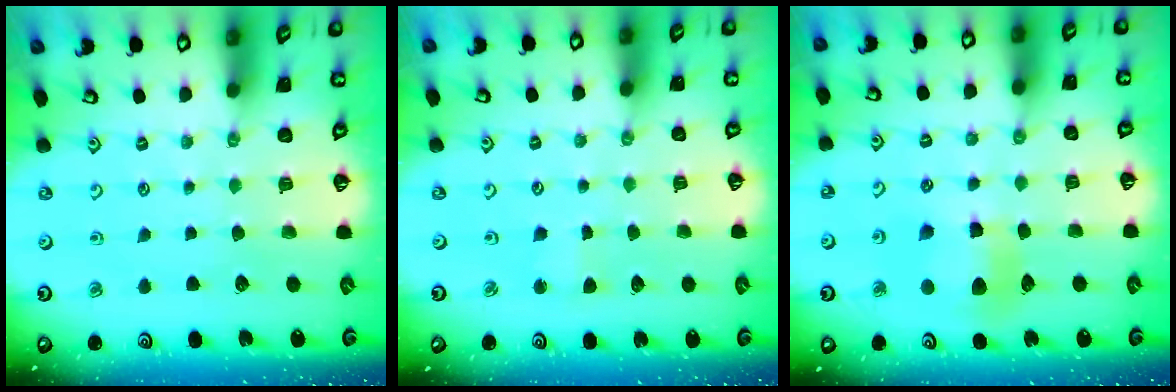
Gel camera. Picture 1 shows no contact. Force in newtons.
{"total": 2.2, "press": 2.2, "slide": 0.2}
{"total": 8.5, "press": 8.4, "slide": 1.2}